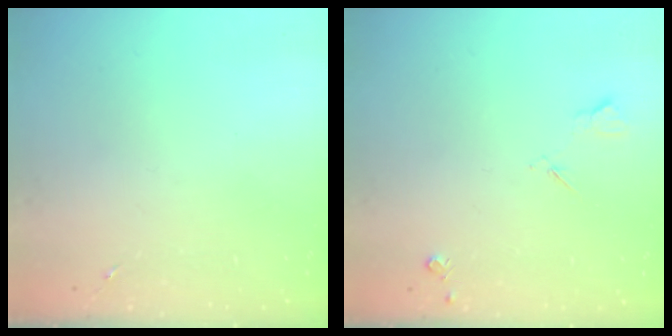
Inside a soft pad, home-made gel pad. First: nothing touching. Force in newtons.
{"total": 4.1, "press": 4.0, "slide": 0.7}